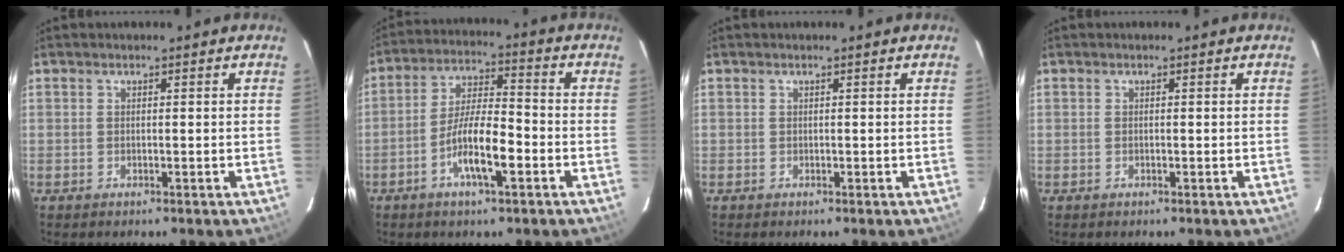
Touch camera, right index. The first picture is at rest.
{"total": 9.6, "force": [-4.0, 2.1, 8.4], "torque": [-0.167, 0.002, -0.074]}
{"total": 0.5, "force": [-0.1, 0.5, -0.1], "torque": [0.000, 0.003, -0.002]}
{"total": 0.0}